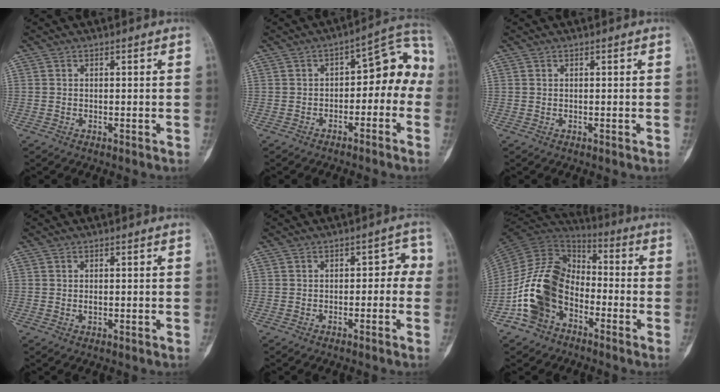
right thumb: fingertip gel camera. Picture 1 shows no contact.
{"total": 10.5, "force": [-2.6, 6.2, 8.1], "torque": [-0.067, 0.062, -0.043]}
{"total": 0.0}
{"total": 0.7, "force": [0.0, 0.4, 0.6], "torque": [-0.009, 0.000, 0.000]}
{"total": 3.4, "force": [-0.8, 2.4, 2.2], "torque": [-0.001, 0.027, -0.018]}
{"total": 16.3, "force": [-5.8, 11.5, 10.1], "torque": [-0.181, 0.057, -0.122]}